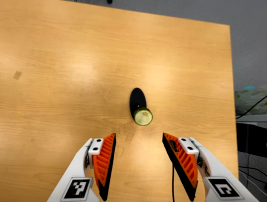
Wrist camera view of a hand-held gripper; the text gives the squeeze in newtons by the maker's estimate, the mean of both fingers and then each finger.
{"total": 0.0}